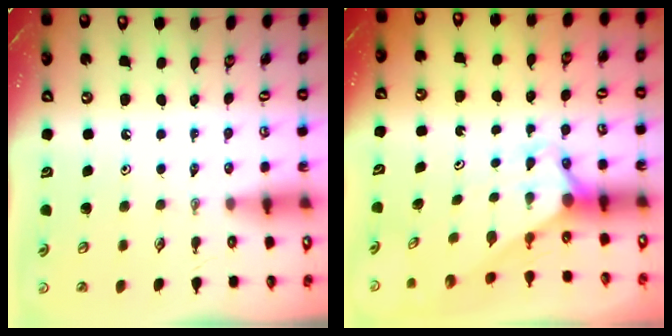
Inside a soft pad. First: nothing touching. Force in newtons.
{"total": 2.7, "press": 2.7, "slide": 0.0}